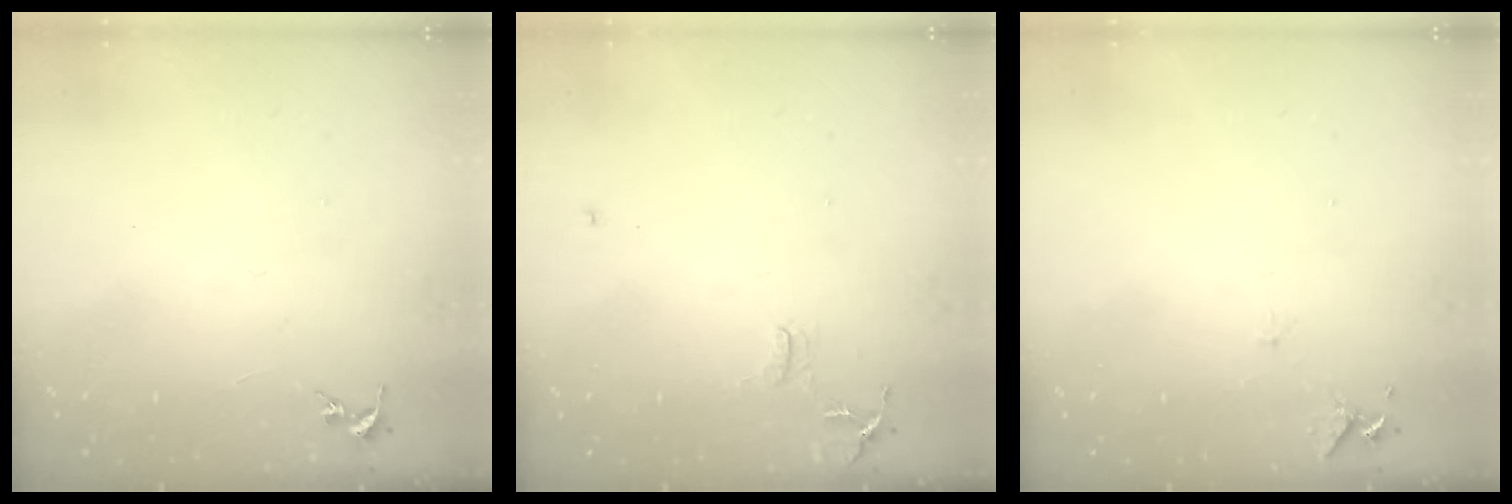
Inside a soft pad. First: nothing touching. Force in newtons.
{"total": 8.1, "press": 8.0, "slide": 0.7}
{"total": 6.2, "press": 6.2, "slide": 0.6}